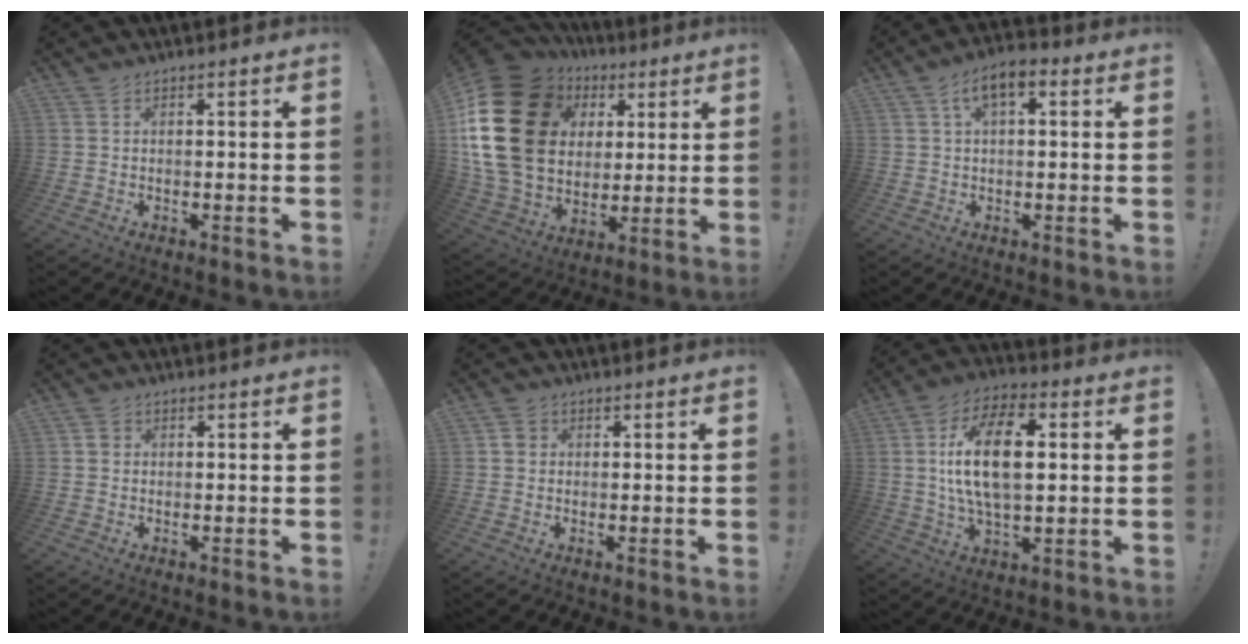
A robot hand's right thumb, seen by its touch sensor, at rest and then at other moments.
{"total": 25.9, "force": [6.0, 19.5, 15.9], "torque": [-0.300, -0.011, 0.139]}
{"total": 6.6, "force": [2.2, 3.2, 5.2], "torque": [-0.079, 0.003, 0.038]}
{"total": 1.4, "force": [0.1, 1.3, 0.4], "torque": [0.001, 0.001, 0.000]}
{"total": 2.2, "force": [0.1, 2.1, 0.8], "torque": [-0.006, 0.003, 0.001]}
{"total": 17.7, "force": [2.5, 9.0, 15.1], "torque": [-0.267, 0.003, 0.035]}